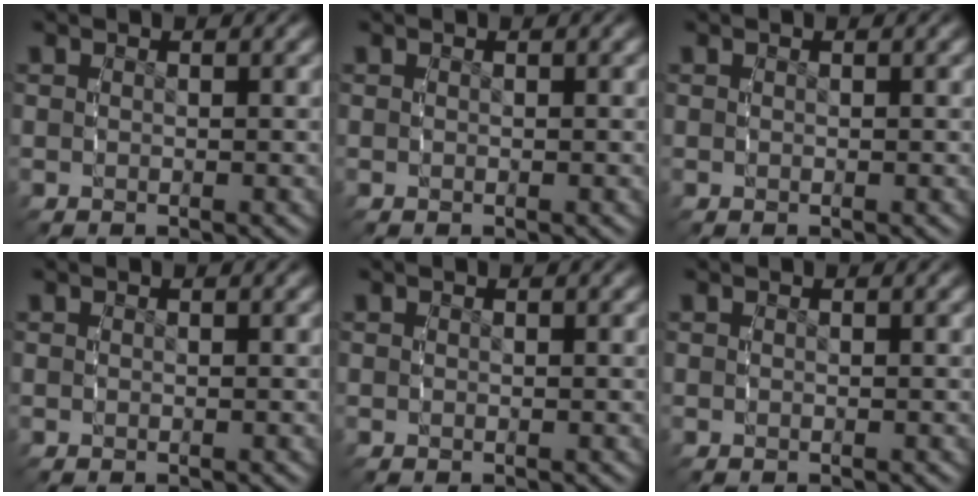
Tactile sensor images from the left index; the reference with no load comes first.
{"total": 0.0}
{"total": 0.0}
{"total": 0.0}
{"total": 0.0}
{"total": 0.0}